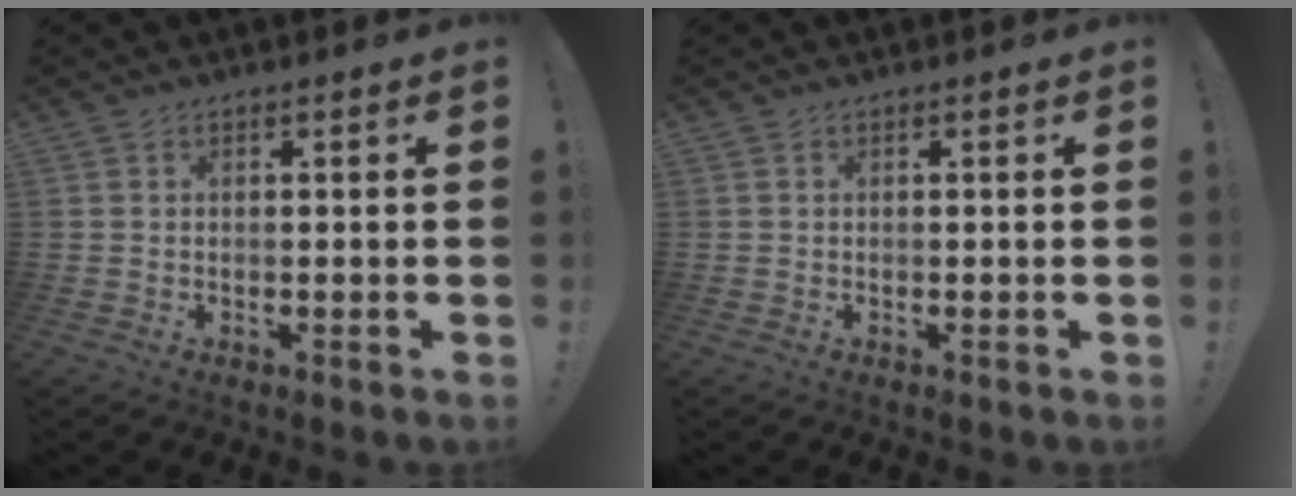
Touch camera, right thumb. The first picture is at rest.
{"total": 0.0}